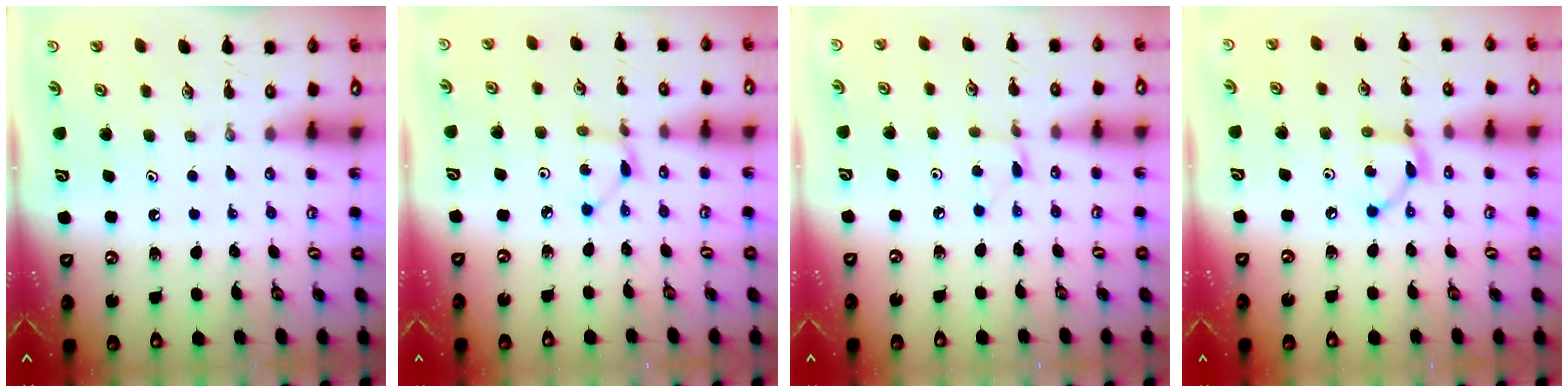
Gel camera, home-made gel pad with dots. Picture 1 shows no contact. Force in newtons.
{"total": 2.2, "press": 2.2, "slide": 0.3}
{"total": 1.7, "press": 1.7, "slide": 0.0}
{"total": 6.7, "press": 6.7, "slide": 0.1}